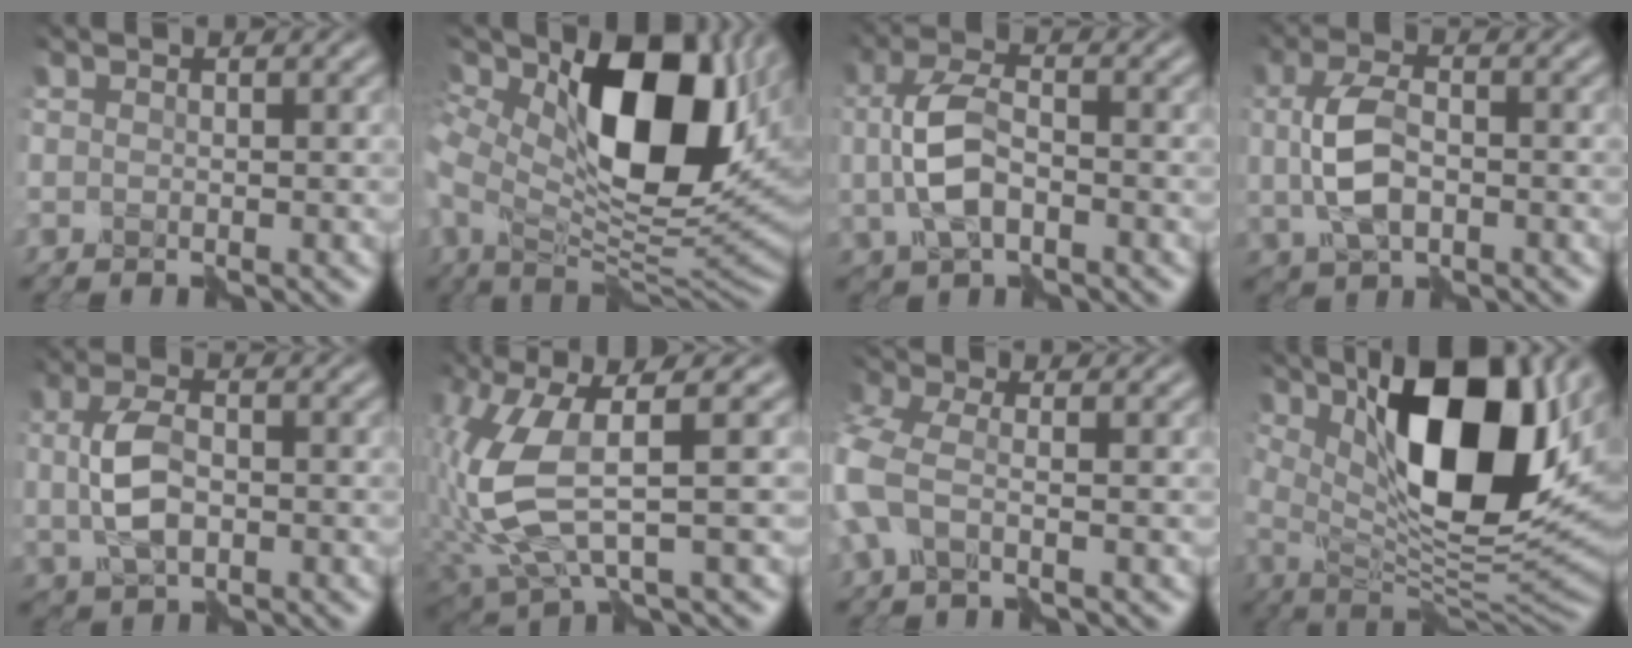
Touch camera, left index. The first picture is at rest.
{"total": 15.6, "force": [4.7, 8.1, 12.5], "torque": [-0.222, -0.007, 0.077]}
{"total": 4.7, "force": [-0.4, 2.5, 3.9], "torque": [-0.092, 0.003, -0.013]}
{"total": 4.5, "force": [0.0, 2.5, 3.7], "torque": [-0.084, 0.001, -0.002]}
{"total": 4.0, "force": [0.1, 2.3, 3.3], "torque": [-0.072, 0.003, 0.001]}
{"total": 8.1, "force": [1.1, 2.7, 7.5], "torque": [-0.189, -0.005, 0.025]}
{"total": 4.2, "force": [-0.7, 2.1, 3.6], "torque": [-0.101, 0.007, -0.029]}
{"total": 14.4, "force": [4.8, 5.7, 12.3], "torque": [-0.189, -0.003, 0.076]}